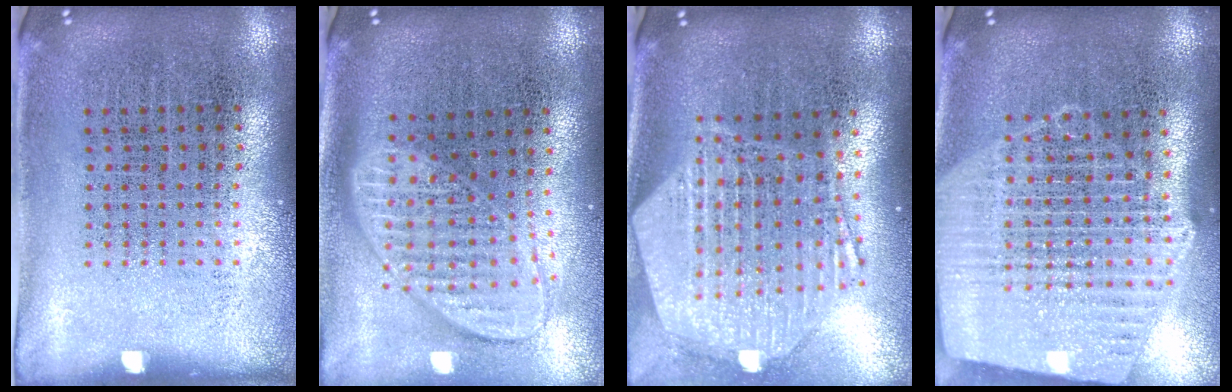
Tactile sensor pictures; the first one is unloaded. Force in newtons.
{"total": 1.9, "press": 1.5, "slide": 1.2}
{"total": 3.0, "press": 2.4, "slide": 1.8}
{"total": 2.4, "press": 2.1, "slide": 1.2}